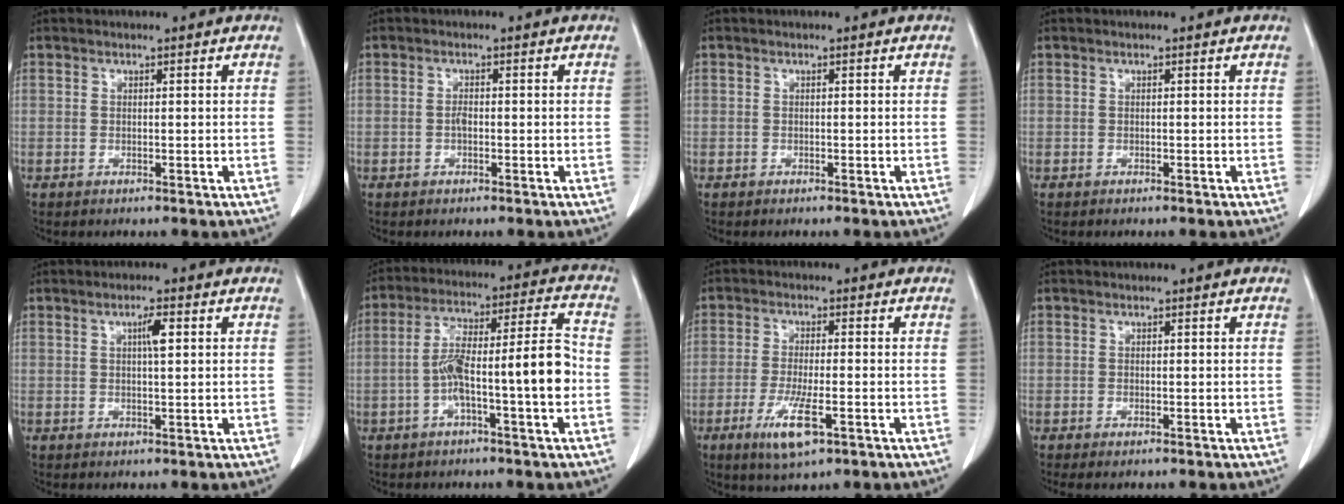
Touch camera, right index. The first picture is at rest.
{"total": 1.0, "force": [-0.3, 0.4, 0.9], "torque": [-0.019, 0.002, -0.005]}
{"total": 0.5, "force": [-0.3, 0.4, -0.1], "torque": [-0.001, 0.005, -0.009]}
{"total": 0.0}
{"total": 2.6, "force": [0.8, 0.2, 2.4], "torque": [-0.043, 0.003, 0.013]}
{"total": 12.7, "force": [-3.1, 0.8, 12.2], "torque": [-0.209, 0.032, -0.052]}
{"total": 7.0, "force": [-3.3, 1.1, 6.1], "torque": [-0.119, -0.015, -0.054]}
{"total": 0.8, "force": [-0.6, 0.1, 0.5], "torque": [-0.011, -0.003, -0.008]}